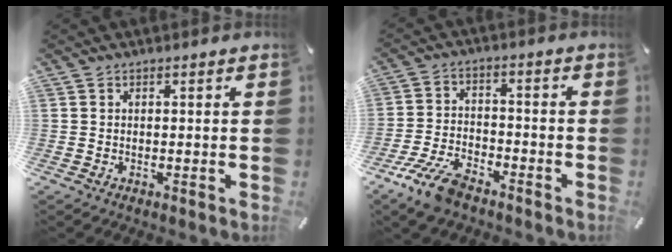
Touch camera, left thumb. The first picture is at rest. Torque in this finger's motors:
{"motor_torque": [0.45, 0.82, 0.64, 0.61, 0.09]}